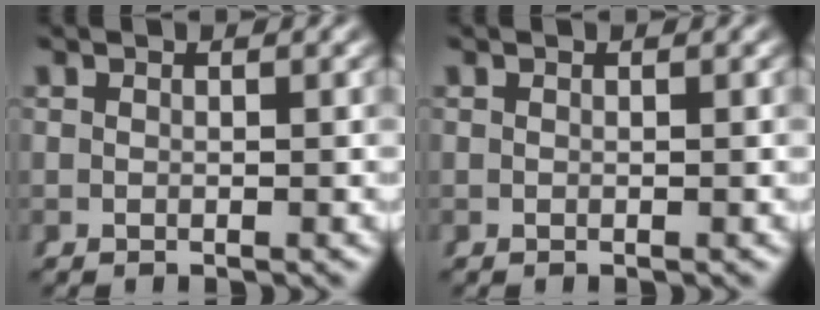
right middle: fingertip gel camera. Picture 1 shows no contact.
{"total": 0.0}